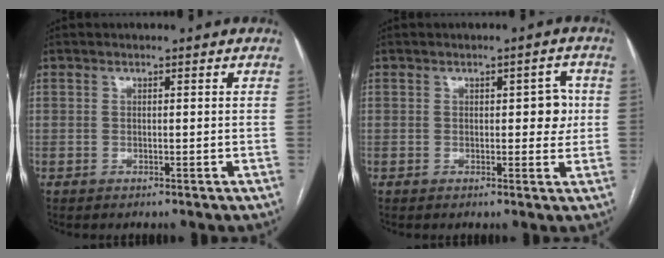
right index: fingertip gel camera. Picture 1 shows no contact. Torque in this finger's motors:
{"motor_torque": [0.38, 0.11, 0.07, 0.02]}